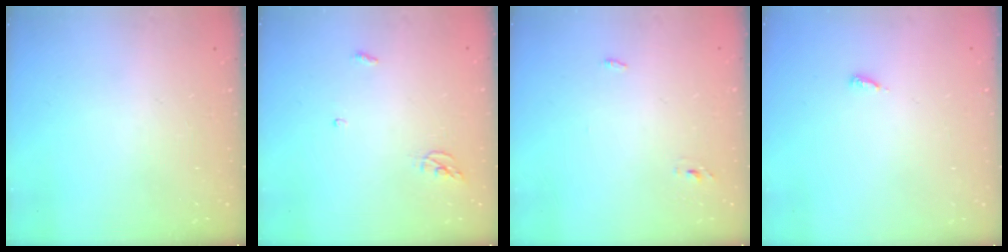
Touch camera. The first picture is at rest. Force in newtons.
{"total": 3.6, "press": 3.6, "slide": 0.3}
{"total": 2.7, "press": 2.6, "slide": 0.8}
{"total": 2.9, "press": 2.9, "slide": 0.2}